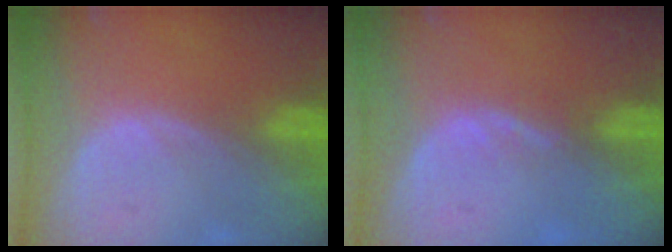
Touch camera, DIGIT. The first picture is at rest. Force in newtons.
{"total": 1.5, "press": 1.2, "slide": 0.8}